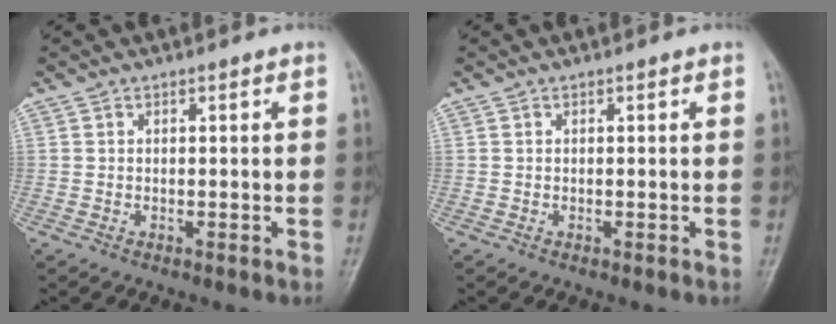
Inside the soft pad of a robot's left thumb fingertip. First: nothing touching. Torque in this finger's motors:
{"motor_torque": [0.00, 0.00, -0.01, -0.01, 0.00]}